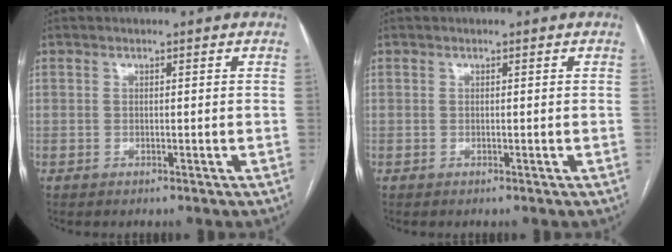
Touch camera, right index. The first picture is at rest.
{"total": 0.0}